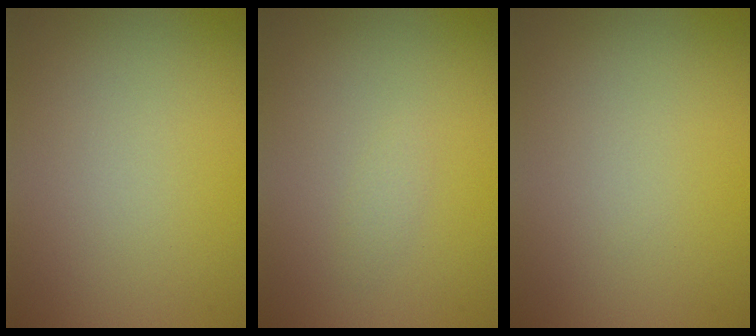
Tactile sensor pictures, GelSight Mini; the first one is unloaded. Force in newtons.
{"total": 0.6, "press": 0.6, "slide": 0.0}
{"total": 0.0}